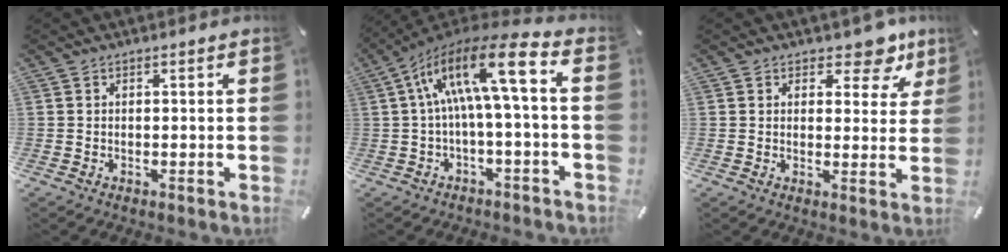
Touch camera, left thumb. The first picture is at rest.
{"total": 16.3, "force": [2.9, 4.1, 15.5], "torque": [-0.292, -0.010, 0.043]}
{"total": 8.2, "force": [5.3, 4.4, 4.4], "torque": [-0.037, -0.037, 0.086]}